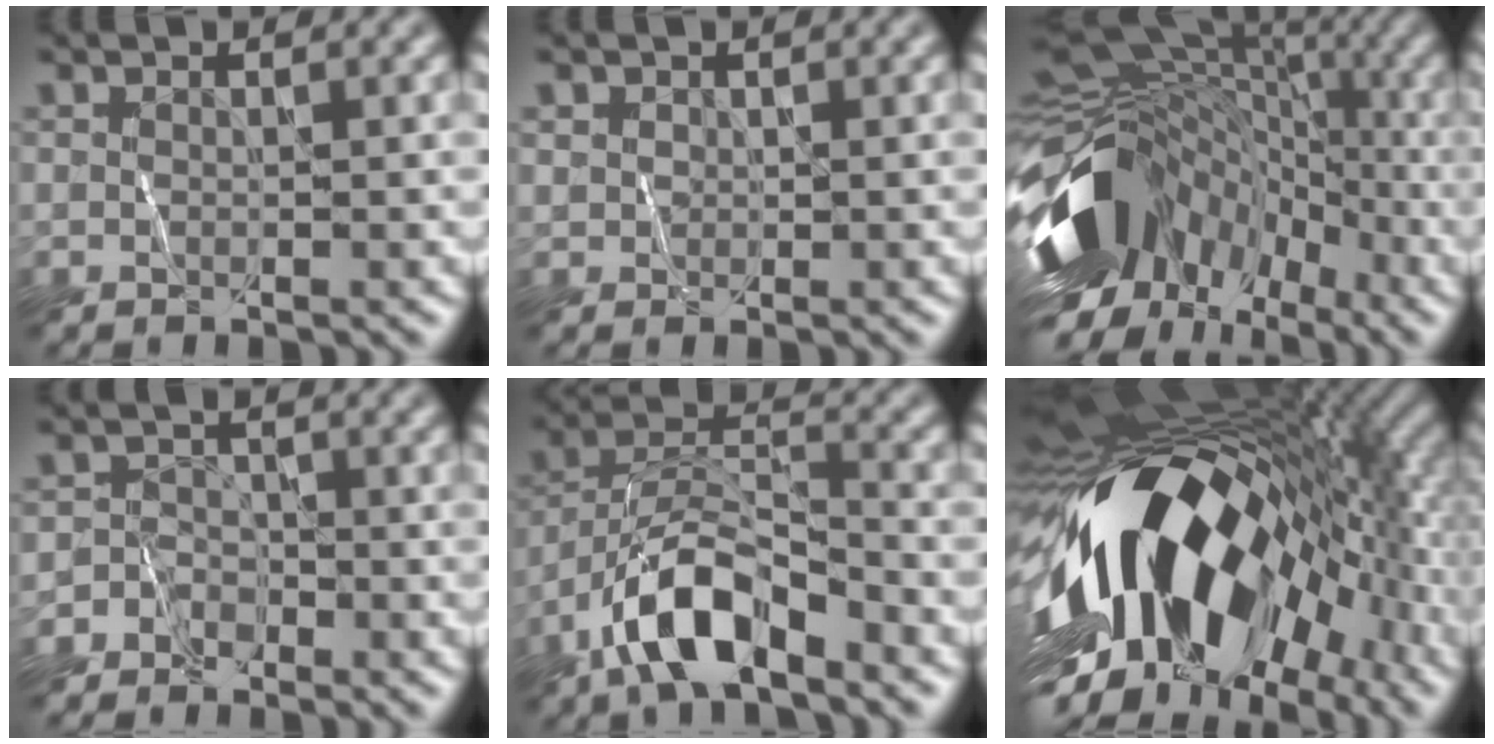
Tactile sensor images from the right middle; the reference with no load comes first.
{"total": 0.8, "force": [0.3, 0.7, -0.3], "torque": [0.015, -0.002, 0.006]}
{"total": 14.5, "force": [-3.4, 10.9, 9.0], "torque": [-0.184, 0.005, -0.064]}
{"total": 2.0, "force": [-1.4, 1.5, 0.0], "torque": [0.016, 0.012, -0.034]}
{"total": 7.4, "force": [-4.7, 2.7, 5.0], "torque": [-0.086, 0.008, -0.090]}
{"total": 17.2, "force": [-3.1, 9.5, 14.0], "torque": [-0.233, 0.012, -0.070]}